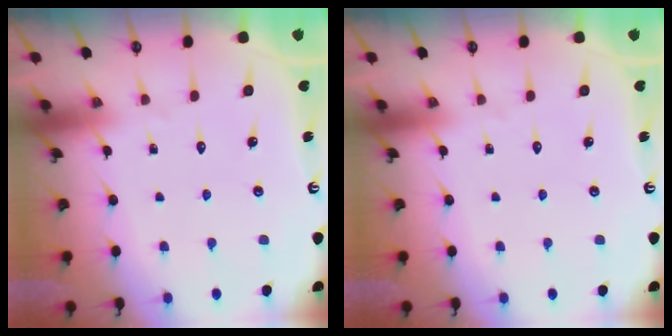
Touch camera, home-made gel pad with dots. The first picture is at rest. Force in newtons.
{"total": 0.0}